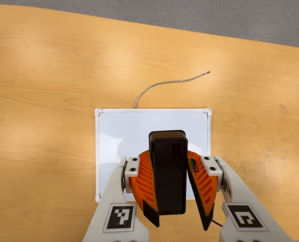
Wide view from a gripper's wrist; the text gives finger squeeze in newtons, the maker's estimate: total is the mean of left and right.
{"total": 9.1, "left": 9.3, "right": 9.0}